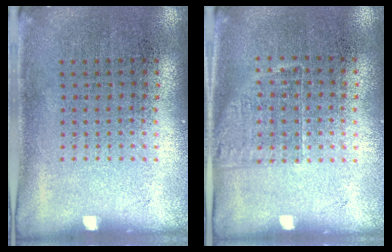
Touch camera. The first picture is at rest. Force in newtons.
{"total": 1.2, "press": 0.9, "slide": 0.7}